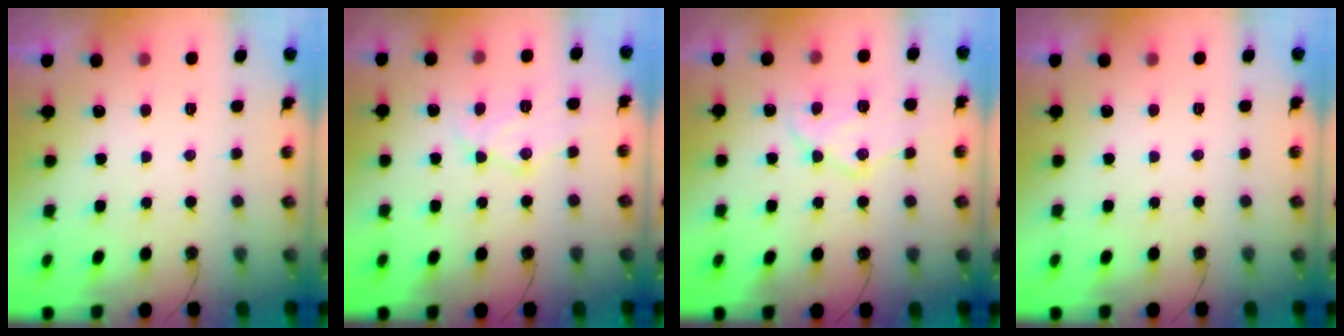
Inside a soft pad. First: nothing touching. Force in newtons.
{"total": 10.9, "press": 10.8, "slide": 0.7}
{"total": 13.9, "press": 13.8, "slide": 1.0}
{"total": 0.0}